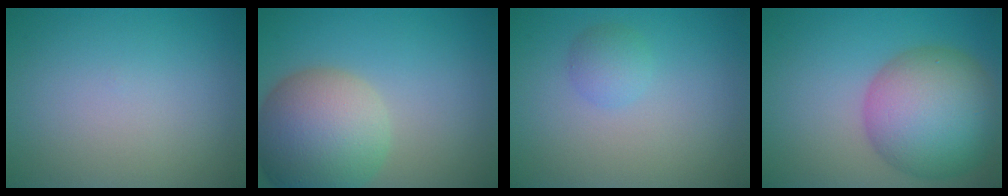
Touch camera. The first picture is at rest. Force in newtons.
{"total": 9.6, "press": 9.6, "slide": 0.6}
{"total": 1.7, "press": 1.7, "slide": 0.0}
{"total": 10.3, "press": 10.3, "slide": 0.3}